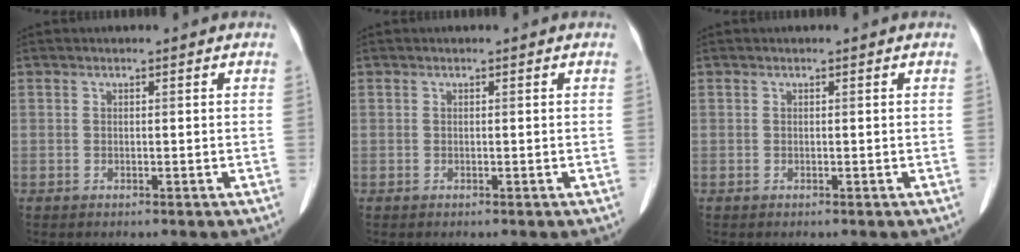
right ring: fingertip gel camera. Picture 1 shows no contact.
{"total": 0.0}
{"total": 0.0}